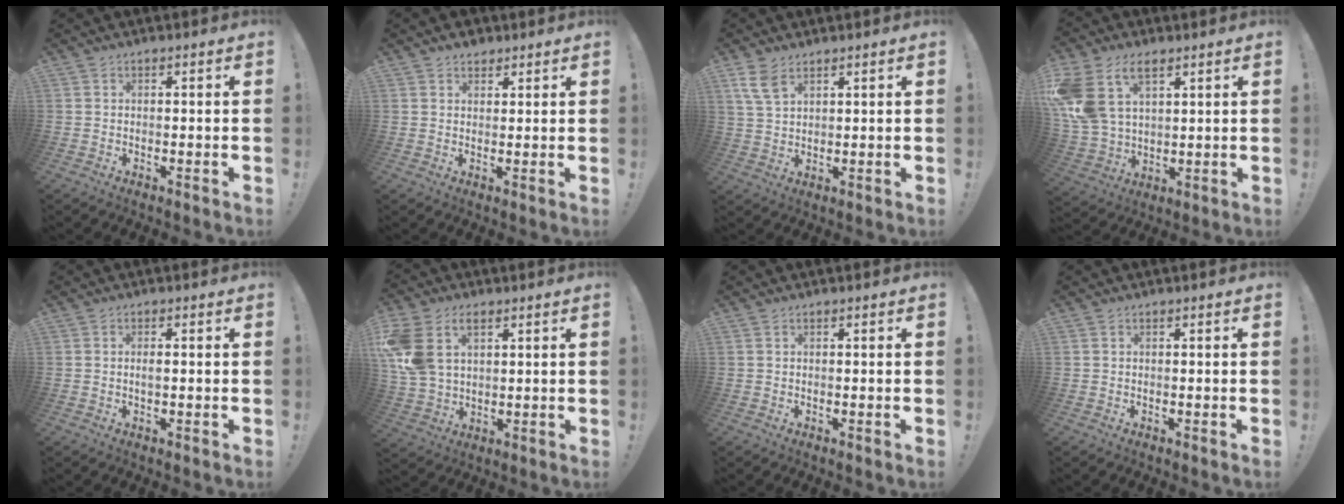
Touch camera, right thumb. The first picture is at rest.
{"total": 3.0, "force": [2.2, 2.0, 0.3], "torque": [0.006, -0.012, 0.038]}
{"total": 6.4, "force": [4.0, 3.0, 4.0], "torque": [-0.077, -0.011, 0.078]}
{"total": 15.5, "force": [7.3, 9.7, 9.6], "torque": [-0.199, -0.030, 0.139]}
{"total": 1.5, "force": [-0.2, 0.3, 1.4], "torque": [-0.030, 0.003, -0.005]}
{"total": 12.4, "force": [5.3, 8.3, 7.6], "torque": [-0.166, -0.017, 0.103]}
{"total": 0.0}
{"total": 0.0}